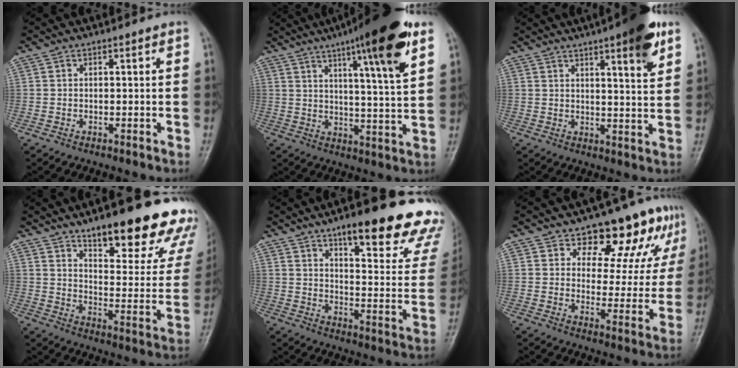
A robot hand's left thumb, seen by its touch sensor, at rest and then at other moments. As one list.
[{"total": 17.5, "force": [9.5, 2.1, 14.5], "torque": [-0.205, -0.035, 0.137]}, {"total": 10.5, "force": [5.9, 1.9, 8.4], "torque": [-0.103, -0.026, 0.075]}, {"total": 24.6, "force": [17.2, 8.1, 15.6], "torque": [-0.154, -0.089, 0.225]}, {"total": 24.1, "force": [15.8, 6.6, 16.9], "torque": [-0.179, -0.069, 0.201]}, {"total": 13.9, "force": [9.6, 6.8, 7.3], "torque": [-0.041, -0.054, 0.120]}]